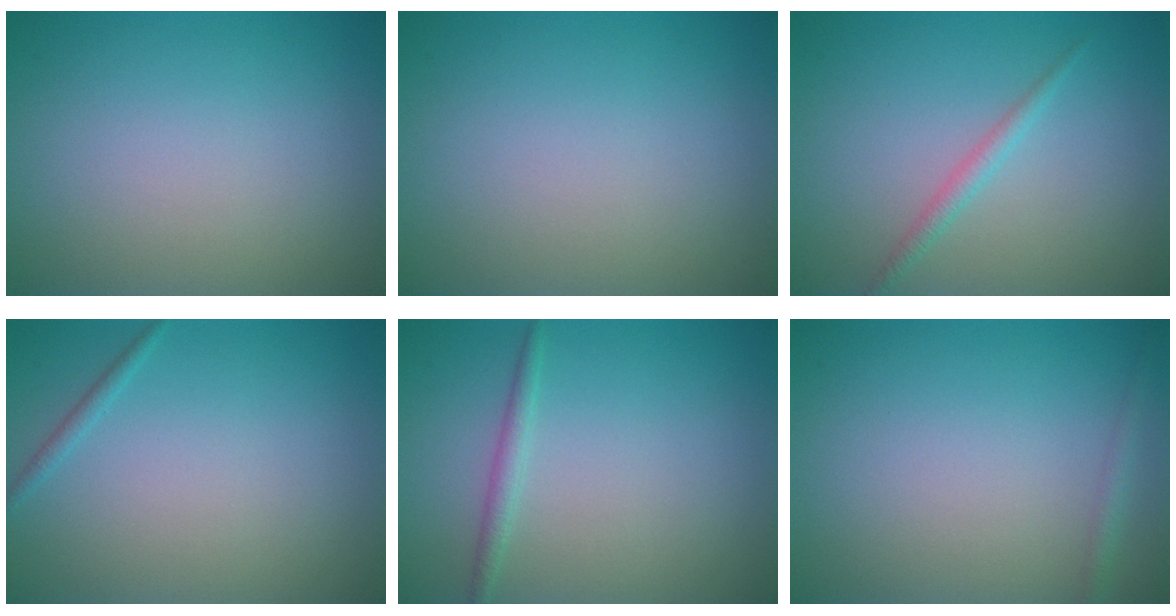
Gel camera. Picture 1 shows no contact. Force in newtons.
{"total": 0.0}
{"total": 1.4, "press": 1.4, "slide": 0.0}
{"total": 0.8, "press": 0.8, "slide": 0.0}
{"total": 1.3, "press": 1.3, "slide": 0.1}
{"total": 1.1, "press": 1.1, "slide": 0.1}